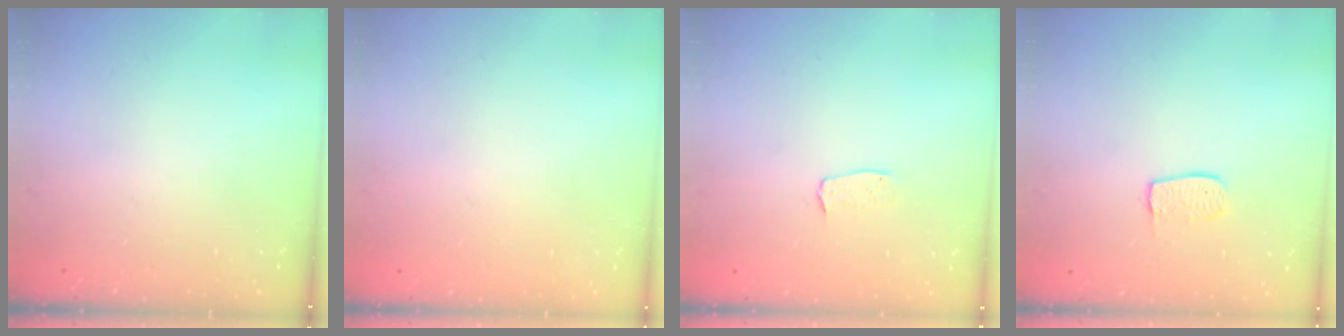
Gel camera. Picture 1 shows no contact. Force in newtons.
{"total": 0.0}
{"total": 3.0, "press": 3.0, "slide": 0.2}
{"total": 6.6, "press": 6.5, "slide": 0.4}